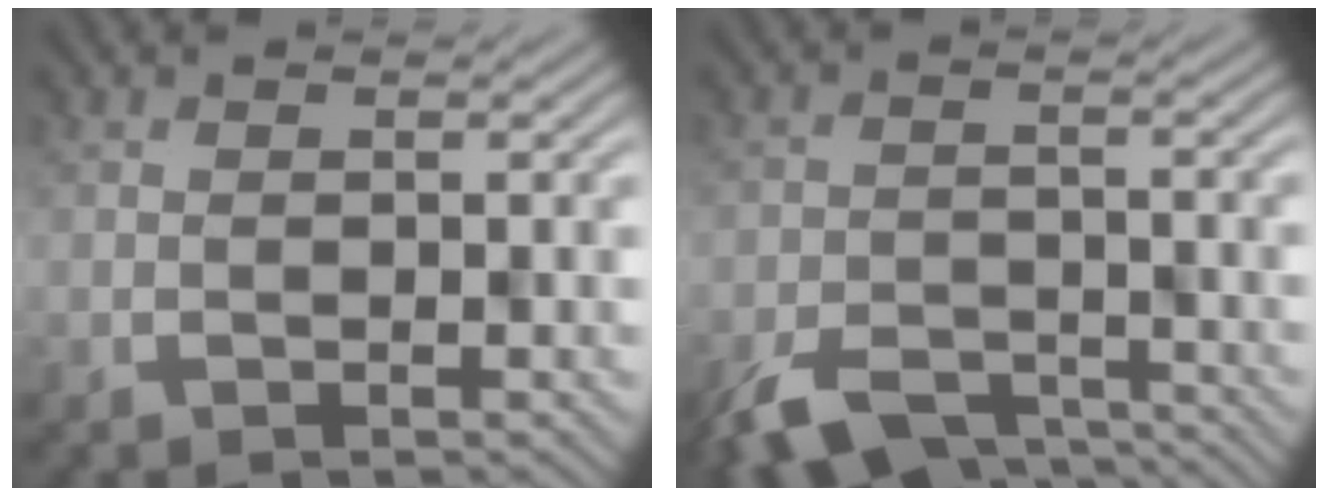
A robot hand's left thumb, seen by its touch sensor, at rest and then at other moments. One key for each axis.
{"total": 6.8, "fx": -5.6, "fy": 2.6, "fz": 2.9, "tx": -0.053, "ty": -0.018, "tz": -0.093}